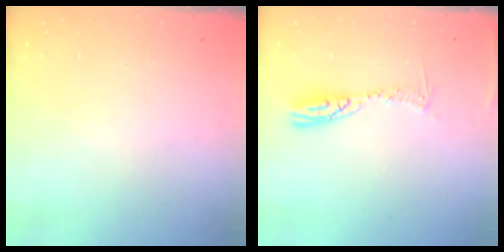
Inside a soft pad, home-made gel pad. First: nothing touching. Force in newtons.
{"total": 8.8, "press": 8.8, "slide": 0.9}